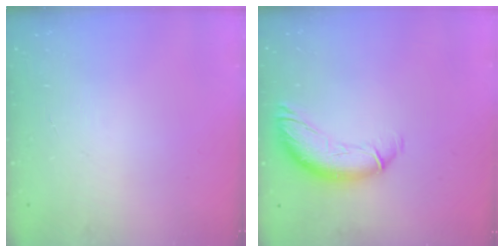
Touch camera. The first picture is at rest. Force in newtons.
{"total": 12.6, "press": 12.4, "slide": 1.8}